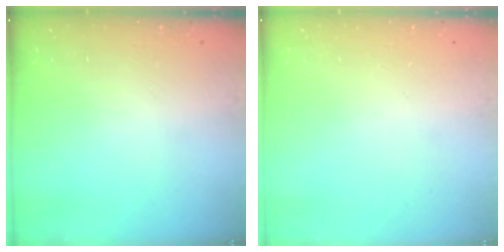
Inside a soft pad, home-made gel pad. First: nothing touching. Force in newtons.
{"total": 0.0}